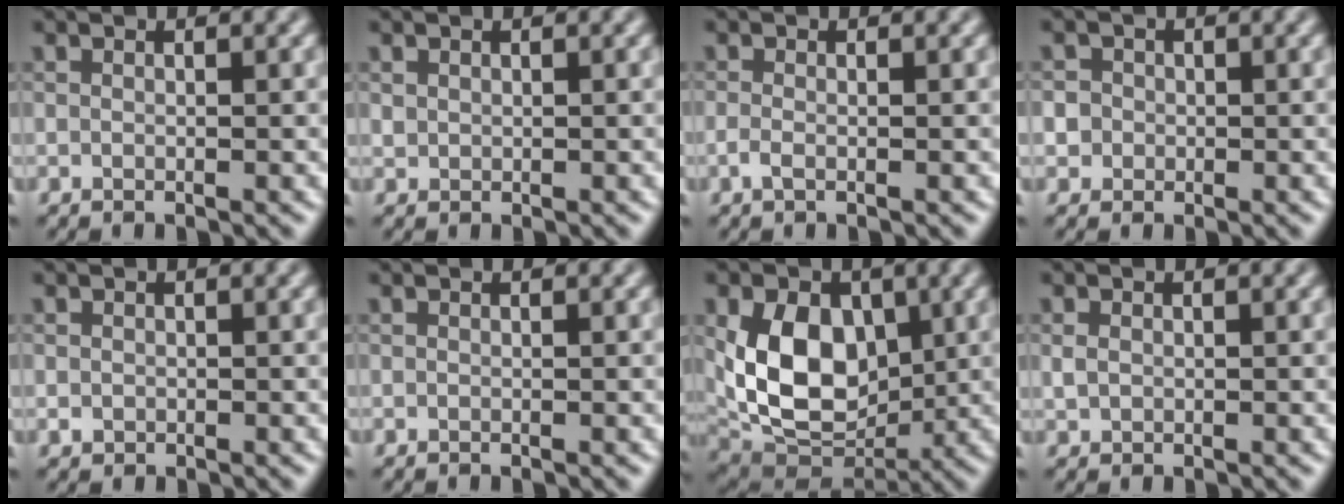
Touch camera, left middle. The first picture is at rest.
{"total": 0.6, "force": [0.3, 0.5, 0.1], "torque": [-0.001, -0.003, 0.010]}
{"total": 1.0, "force": [-0.4, 0.4, 0.8], "torque": [-0.021, -0.002, -0.010]}
{"total": 3.0, "force": [0.3, 2.8, 1.0], "torque": [-0.002, 0.020, -0.009]}
{"total": 0.7, "force": [-0.1, 0.6, 0.2], "torque": [0.002, -0.004, -0.002]}
{"total": 0.0}
{"total": 9.3, "force": [1.0, 6.5, 6.6], "torque": [-0.130, -0.013, 0.019]}
{"total": 1.1, "force": [0.1, 0.9, 0.6], "torque": [-0.013, 0.000, 0.003]}